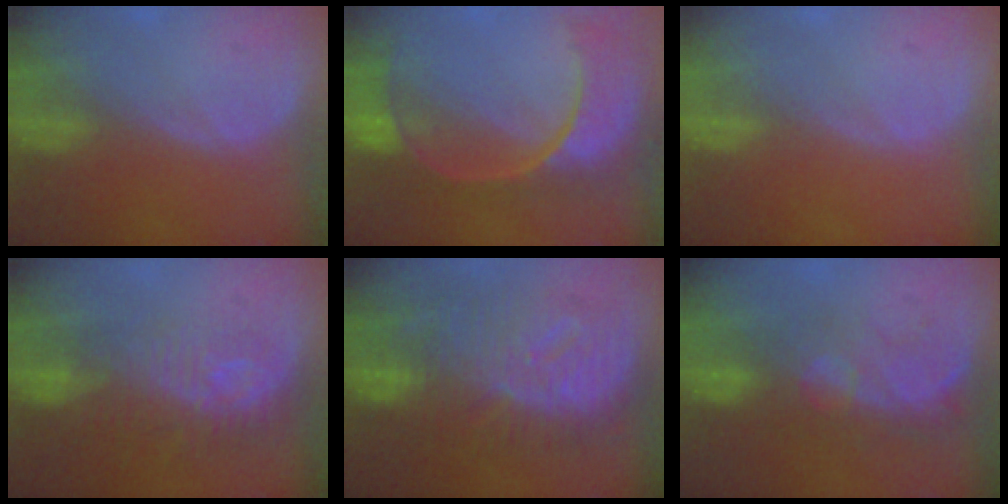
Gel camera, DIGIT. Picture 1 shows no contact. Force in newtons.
{"total": 11.1, "press": 9.4, "slide": 6.0}
{"total": 0.0}
{"total": 9.7, "press": 8.7, "slide": 4.3}
{"total": 12.5, "press": 12.4, "slide": 1.2}
{"total": 8.2, "press": 7.6, "slide": 2.9}